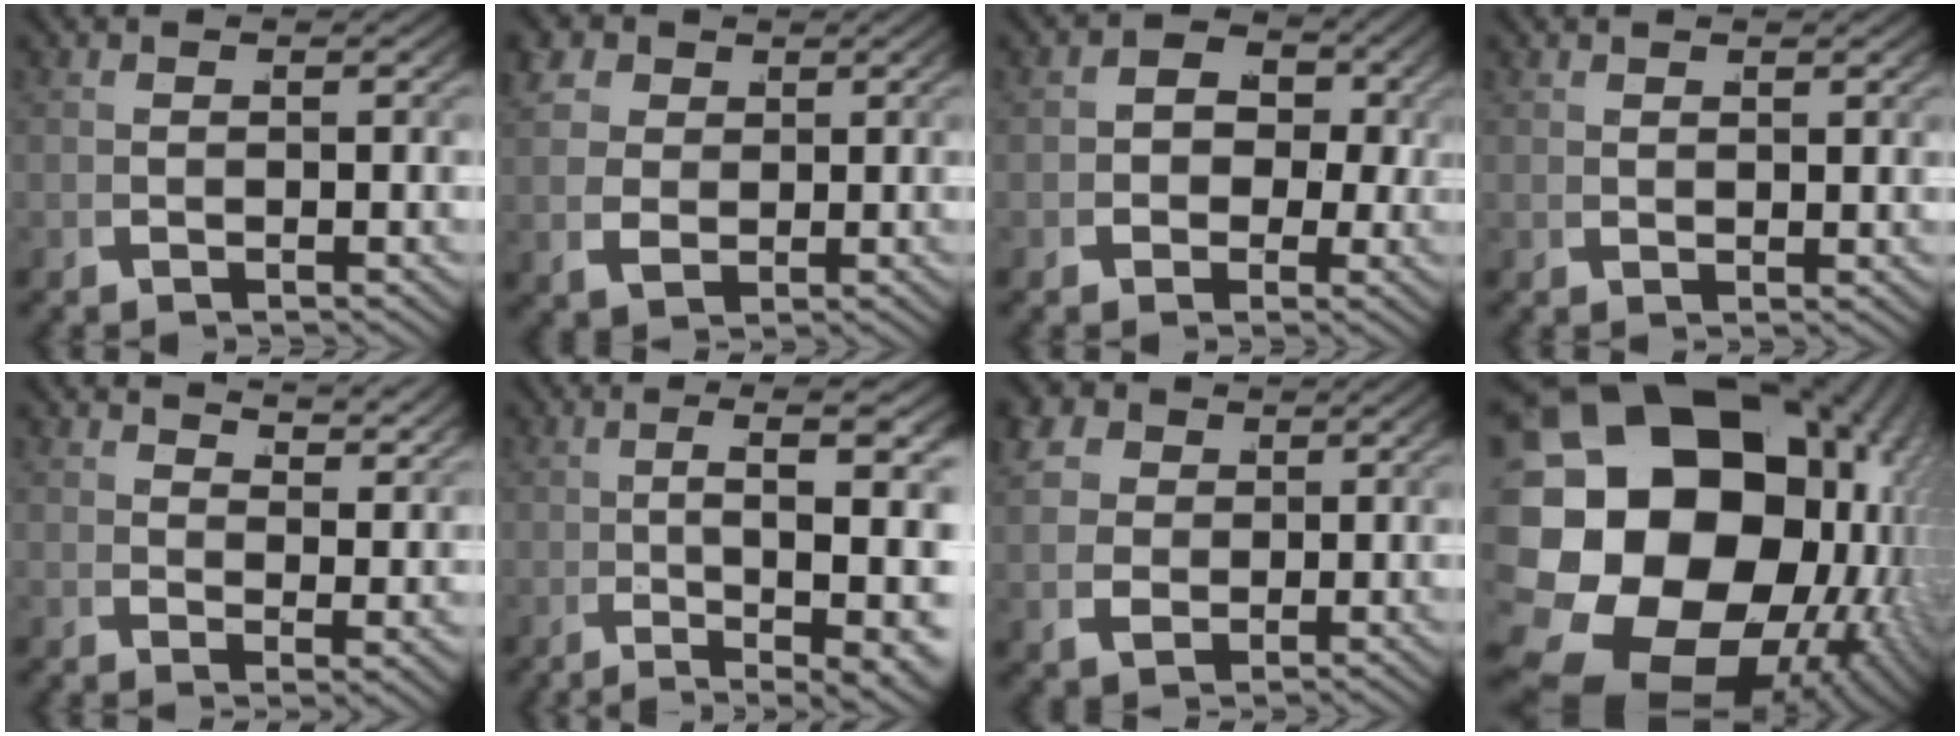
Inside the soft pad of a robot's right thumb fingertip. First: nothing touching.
{"total": 5.0, "force": [1.5, 4.1, 2.6], "torque": [-0.060, -0.012, 0.035]}
{"total": 7.5, "force": [1.3, 6.1, 4.0], "torque": [-0.068, -0.003, 0.015]}
{"total": 1.0, "force": [1.0, 0.2, 0.2], "torque": [0.005, 0.001, 0.024]}
{"total": 4.2, "force": [3.9, 0.5, 1.5], "torque": [-0.005, 0.006, 0.065]}
{"total": 10.1, "force": [-1.4, 3.1, 9.5], "torque": [-0.155, -0.016, -0.006]}
{"total": 6.5, "force": [1.7, 5.4, 3.3], "torque": [-0.080, -0.014, 0.038]}
{"total": 31.5, "force": [-1.9, 22.7, 21.7], "torque": [-0.406, -0.083, -0.008]}